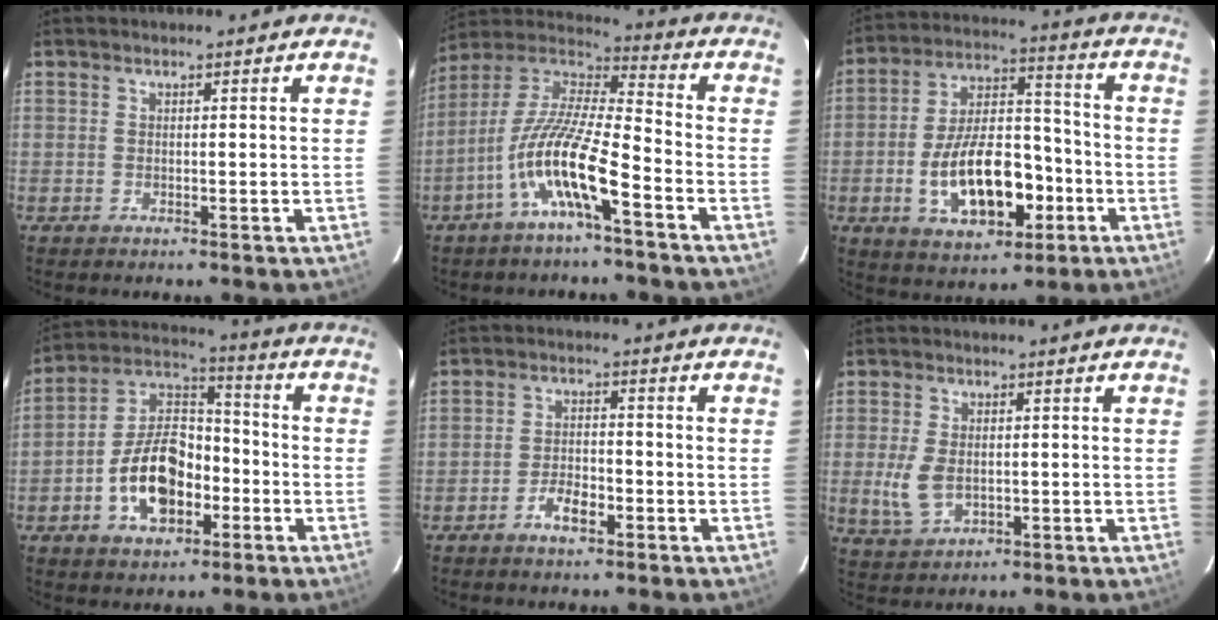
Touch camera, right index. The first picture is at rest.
{"total": 13.5, "force": [-6.3, 2.1, 11.7], "torque": [-0.229, -0.001, -0.127]}
{"total": 16.8, "force": [-5.4, 8.6, 13.4], "torque": [-0.256, 0.015, -0.076]}
{"total": 14.0, "force": [-5.3, 8.4, 9.9], "torque": [-0.195, 0.026, -0.085]}
{"total": 4.7, "force": [-2.8, 2.0, 3.1], "torque": [-0.070, 0.002, -0.049]}
{"total": 6.1, "force": [-0.4, 4.0, 4.7], "torque": [-0.106, -0.005, -0.001]}